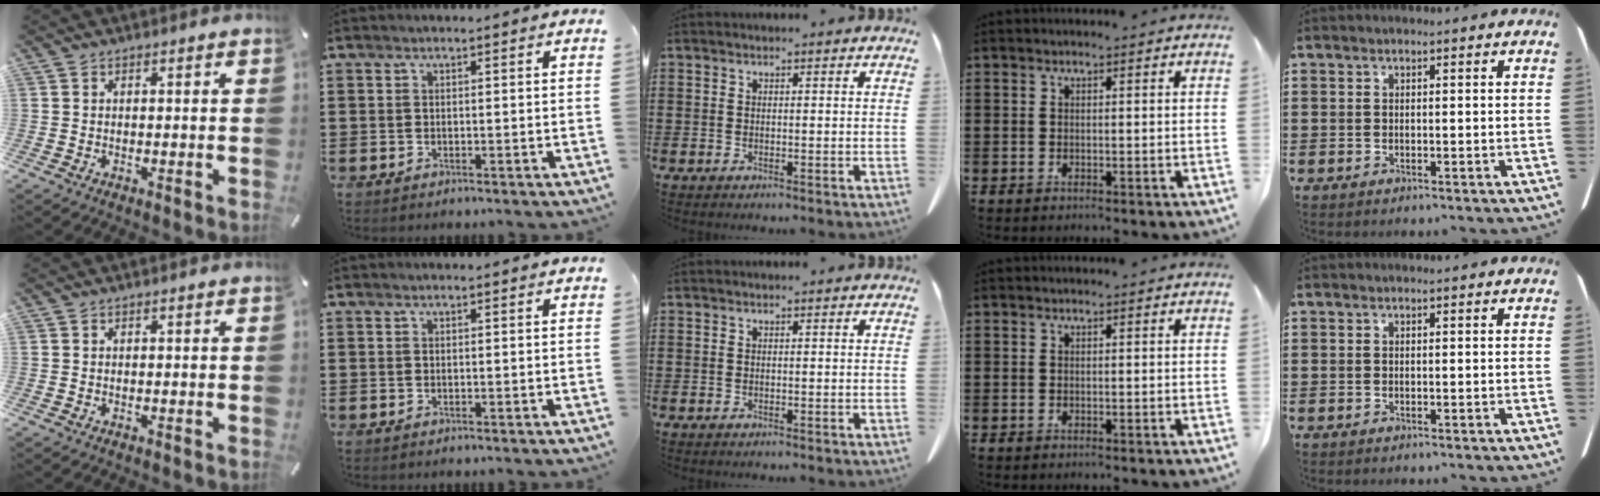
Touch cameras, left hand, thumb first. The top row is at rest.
{}